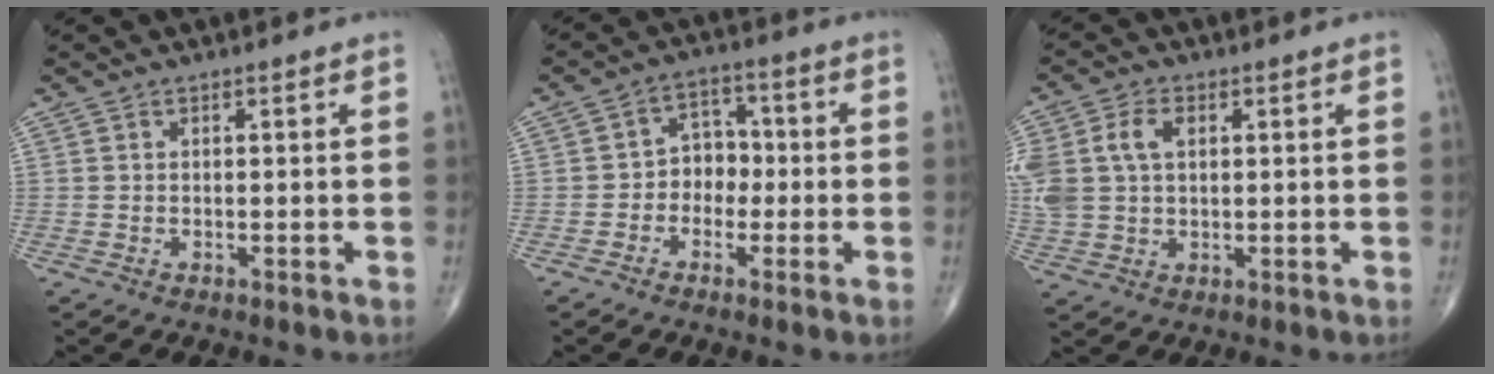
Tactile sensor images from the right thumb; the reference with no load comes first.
{"total": 5.8, "force": [-1.3, 4.8, 3.1], "torque": [-0.010, 0.026, -0.036]}
{"total": 12.3, "force": [2.7, 8.7, 8.3], "torque": [-0.213, 0.012, 0.056]}